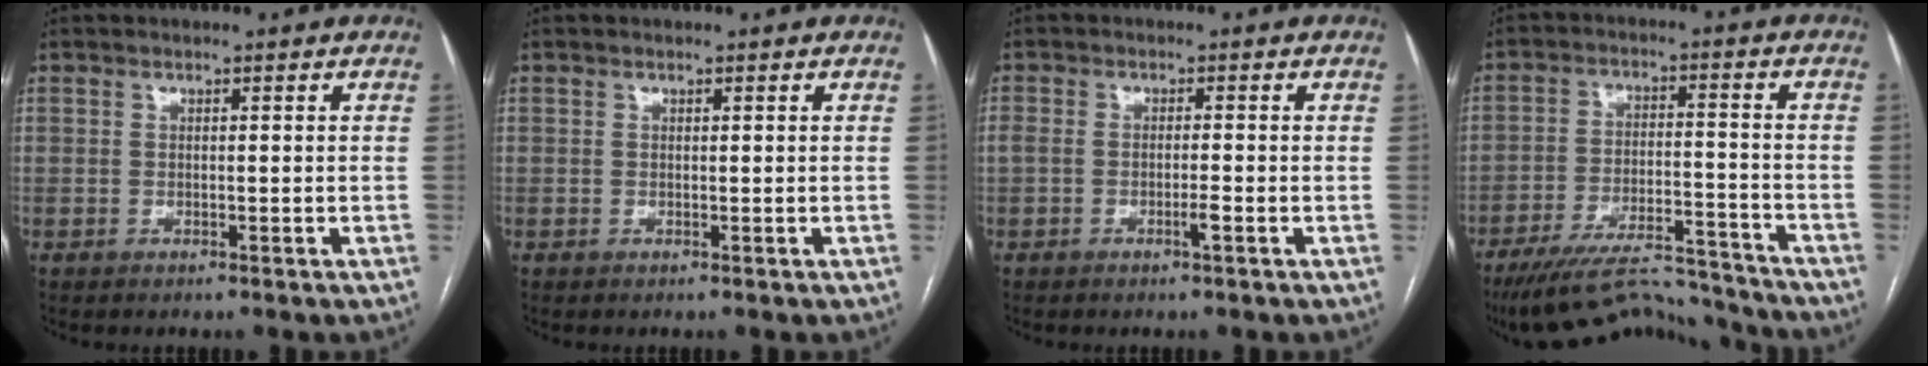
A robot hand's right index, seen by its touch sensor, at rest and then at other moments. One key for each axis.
{"total": 0.0}
{"total": 2.3, "fx": -1.0, "fy": 0.4, "fz": 2.0, "tx": -0.044, "ty": 0.004, "tz": -0.017}
{"total": 15.8, "fx": -15.0, "fy": 2.2, "fz": 4.6, "tx": -0.087, "ty": 0.010, "tz": -0.231}